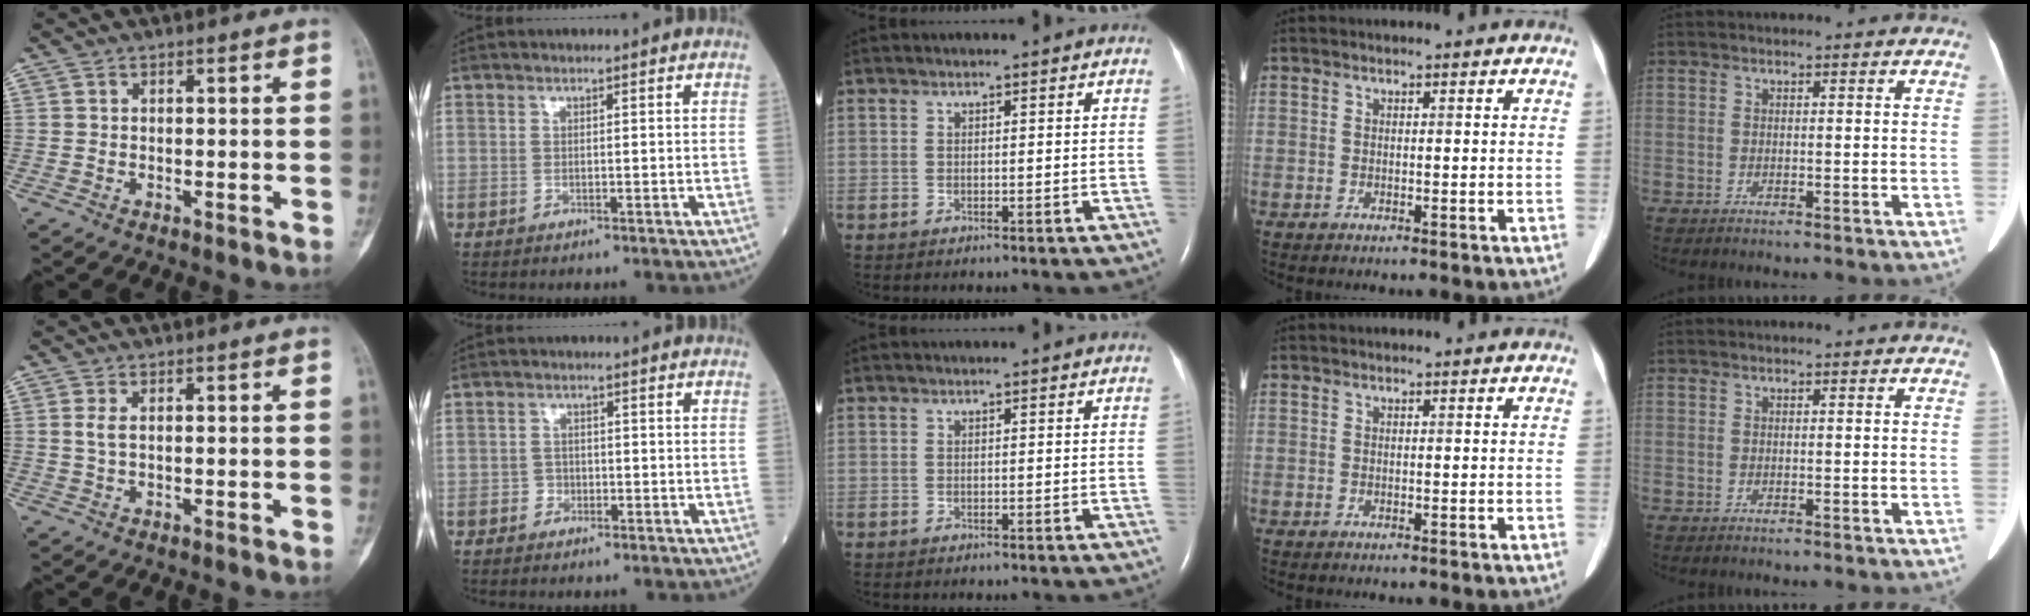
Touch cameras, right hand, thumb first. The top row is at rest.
{"thumb": {"total": 1.4, "force": [0.4, 0.5, 1.3], "torque": [-0.037, 0.004, 0.013]}, "index": {"total": 1.6, "force": [-0.8, 1.3, 0.3], "torque": [0.004, 0.009, -0.016]}}